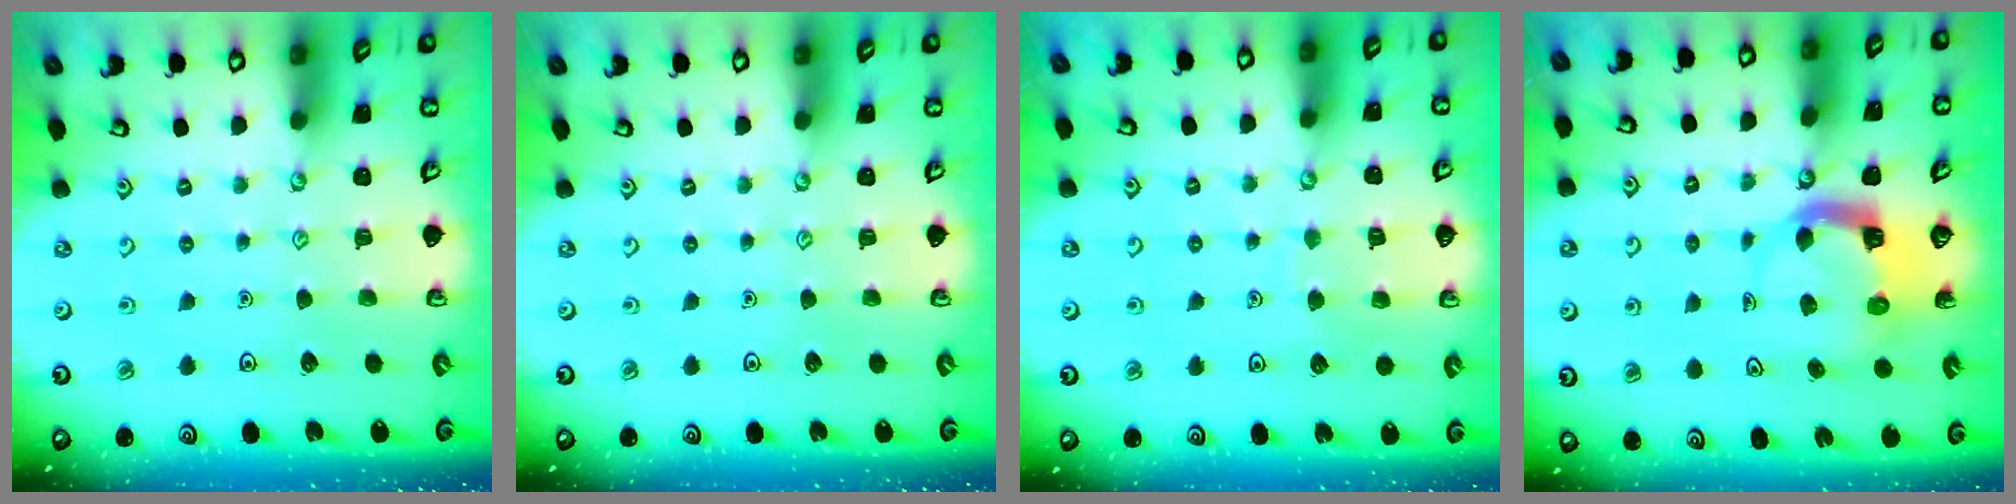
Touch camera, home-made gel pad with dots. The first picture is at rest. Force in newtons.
{"total": 0.0}
{"total": 5.5, "press": 5.5, "slide": 0.5}
{"total": 4.8, "press": 4.8, "slide": 0.5}